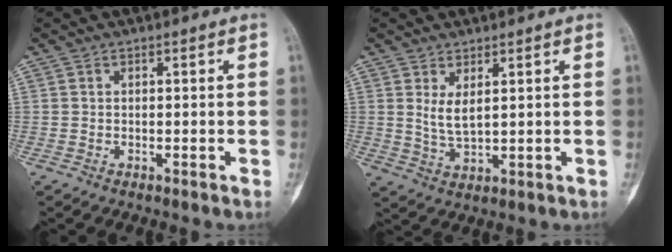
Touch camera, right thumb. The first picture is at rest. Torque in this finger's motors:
{"motor_torque": [-0.37, 0.38, -0.01, 0.10, 0.11]}